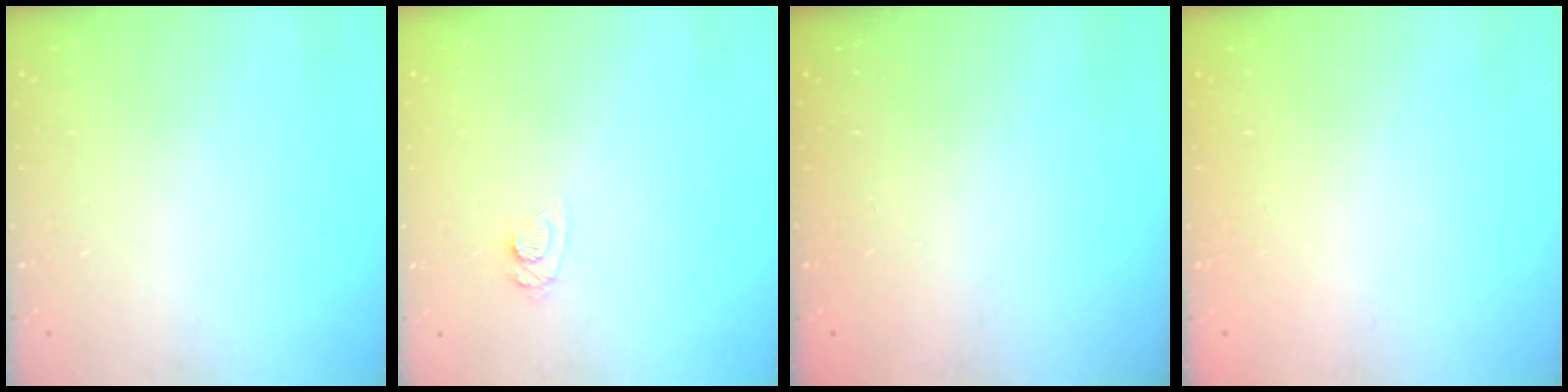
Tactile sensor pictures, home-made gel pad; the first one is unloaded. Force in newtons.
{"total": 6.9, "press": 6.8, "slide": 0.8}
{"total": 2.3, "press": 2.2, "slide": 0.7}
{"total": 2.4, "press": 2.3, "slide": 0.8}